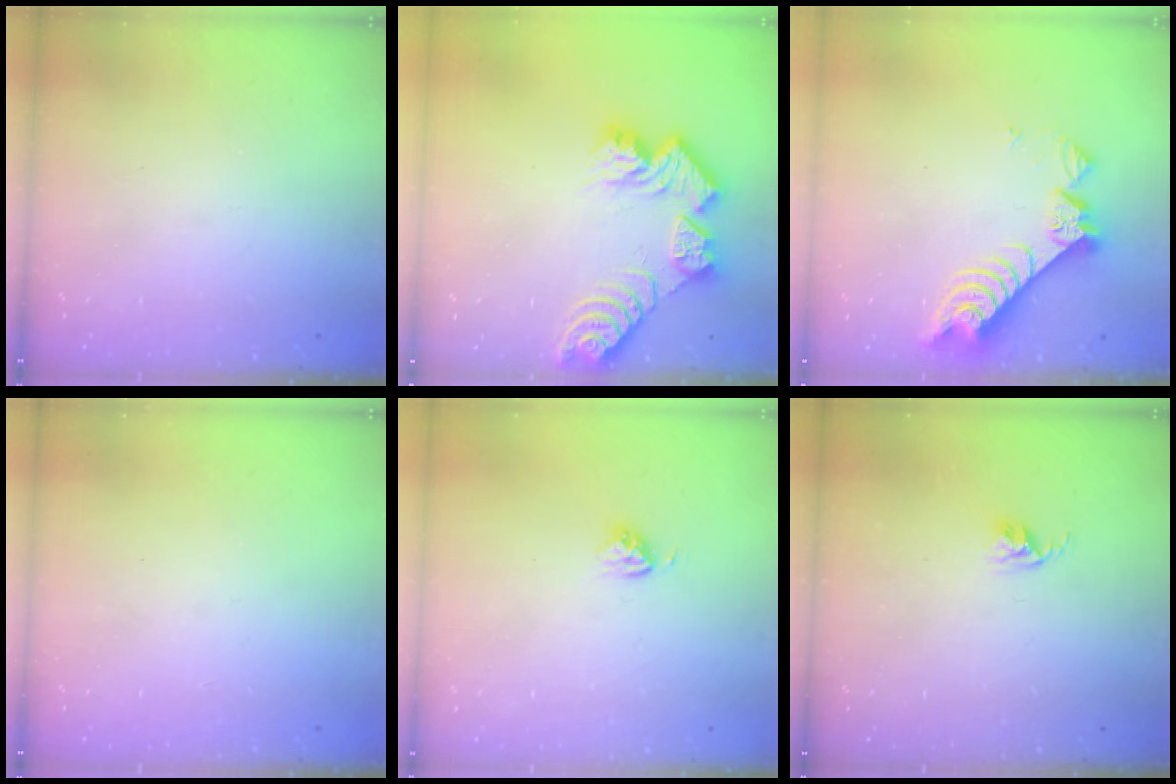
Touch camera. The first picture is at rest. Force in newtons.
{"total": 12.7, "press": 12.6, "slide": 1.0}
{"total": 8.5, "press": 8.4, "slide": 0.8}
{"total": 1.1, "press": 1.1, "slide": 0.1}
{"total": 3.9, "press": 3.8, "slide": 0.4}
{"total": 2.6, "press": 2.6, "slide": 0.4}